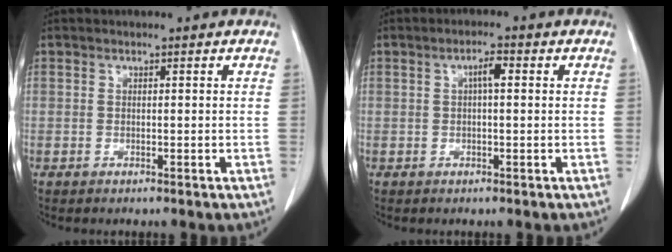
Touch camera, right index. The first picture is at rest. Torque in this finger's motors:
{"motor_torque": [0.28, -0.10, 0.06, 0.03]}